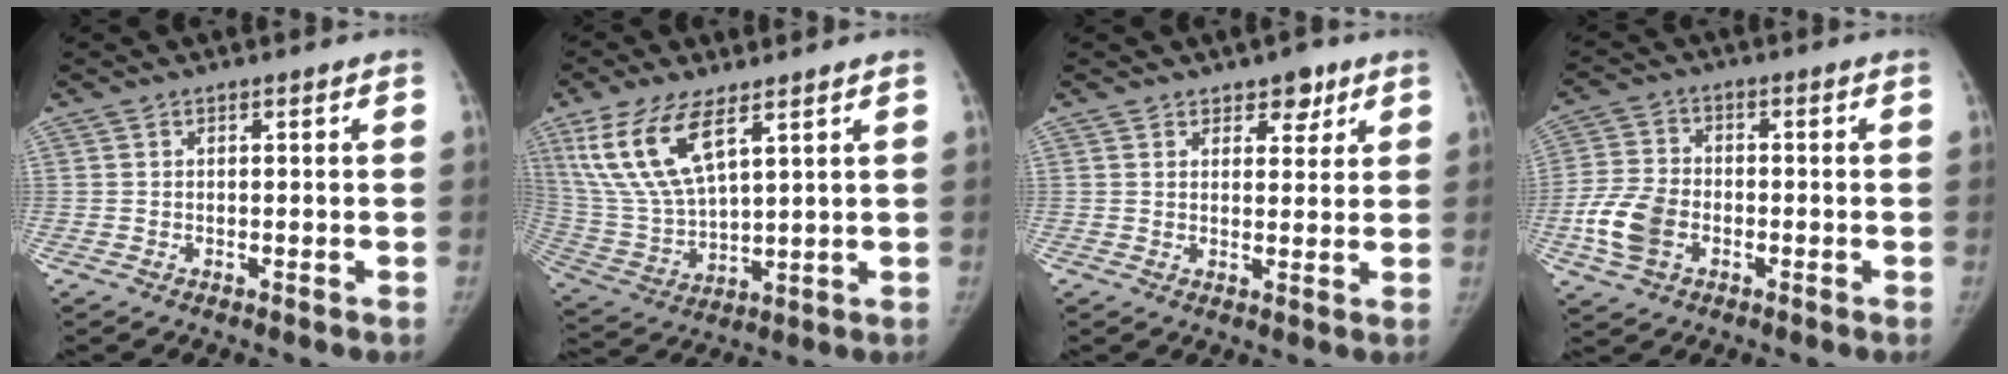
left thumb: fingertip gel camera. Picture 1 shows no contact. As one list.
[{"total": 15.0, "force": [7.8, 6.1, 11.2], "torque": [-0.231, -0.026, 0.165]}, {"total": 4.5, "force": [2.8, 2.8, 2.1], "torque": [0.001, -0.015, 0.040]}, {"total": 9.2, "force": [-2.8, 6.5, 5.8], "torque": [-0.121, 0.011, -0.057]}]